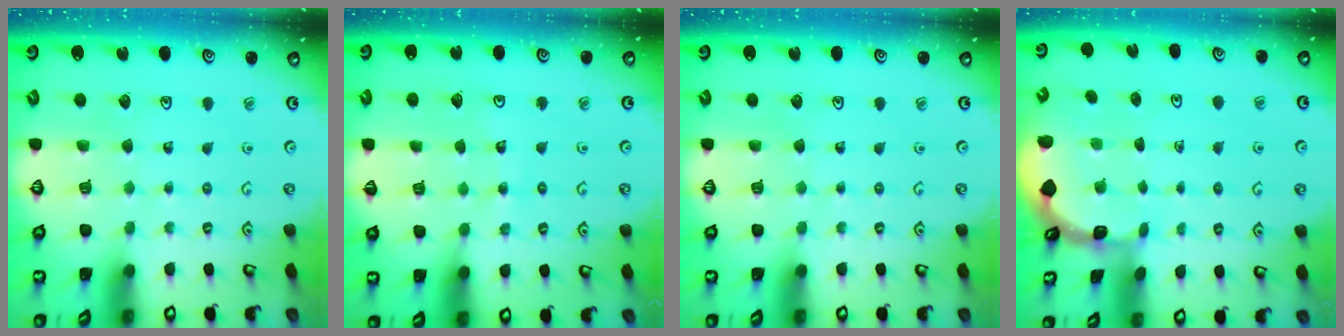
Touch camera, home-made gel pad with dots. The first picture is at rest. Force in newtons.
{"total": 7.1, "press": 7.1, "slide": 0.9}
{"total": 0.0}
{"total": 1.2, "press": 1.2, "slide": 0.2}